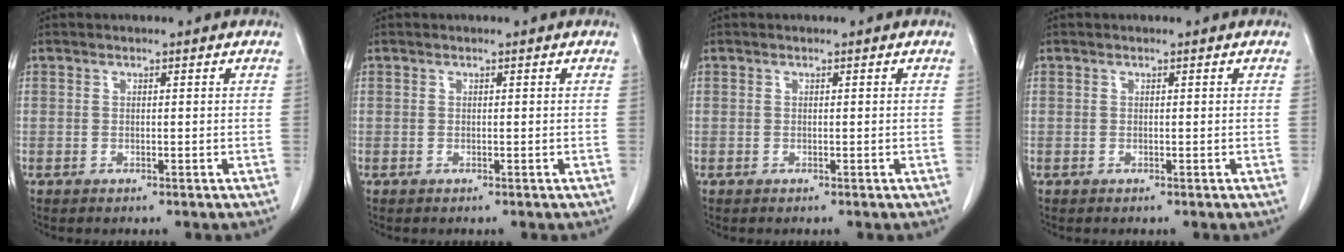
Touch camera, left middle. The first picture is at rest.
{"total": 0.0}
{"total": 0.0}
{"total": 0.0}